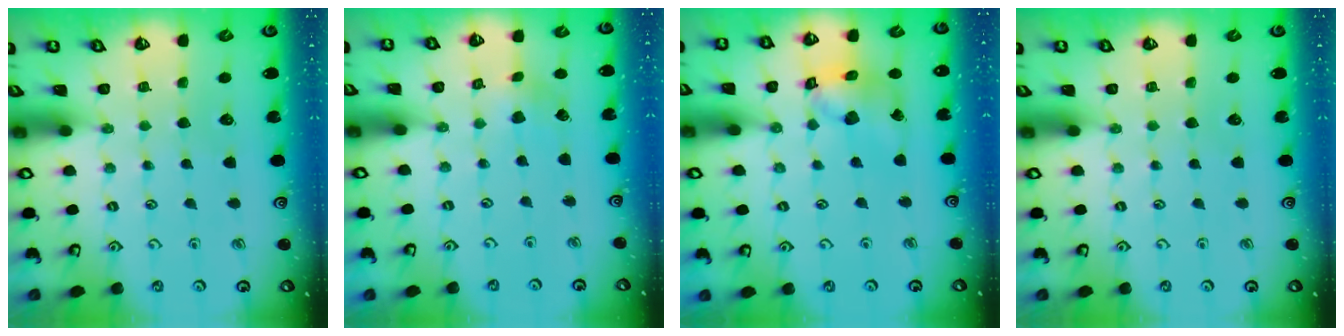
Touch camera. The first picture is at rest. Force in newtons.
{"total": 1.7, "press": 1.6, "slide": 0.2}
{"total": 12.7, "press": 12.6, "slide": 1.5}
{"total": 0.0}